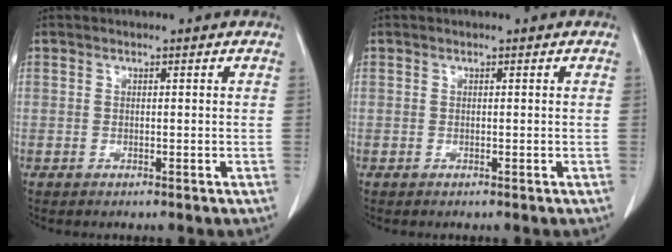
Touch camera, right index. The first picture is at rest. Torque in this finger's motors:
{"motor_torque": [0.00, 0.00, 0.00, 0.00]}